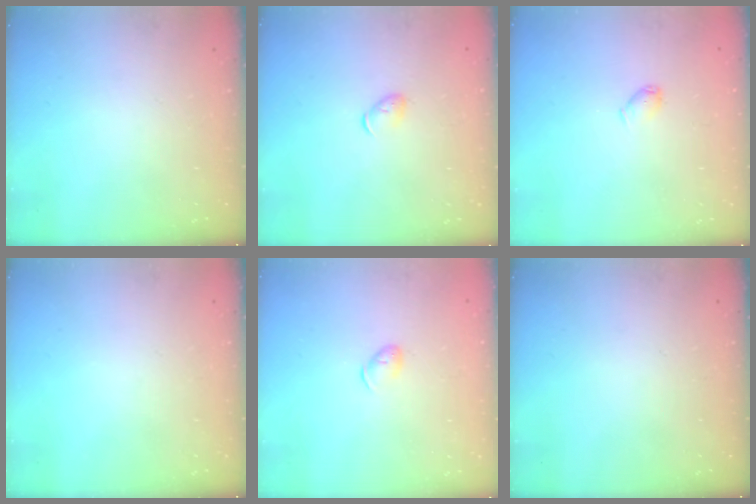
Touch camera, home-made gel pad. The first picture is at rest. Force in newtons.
{"total": 4.5, "press": 4.4, "slide": 1.0}
{"total": 3.1, "press": 3.0, "slide": 0.5}
{"total": 0.0}
{"total": 5.4, "press": 5.3, "slide": 1.0}
{"total": 0.0}